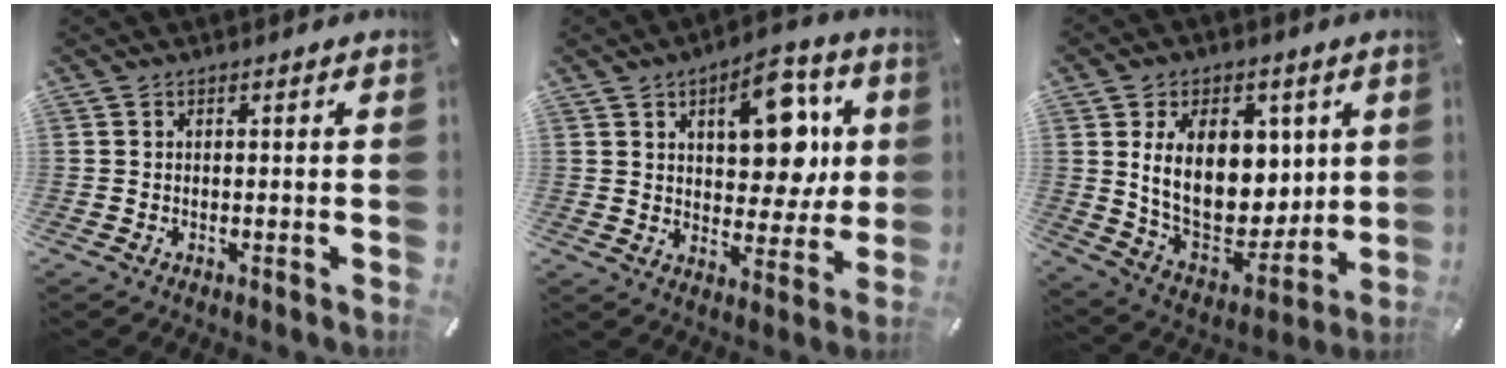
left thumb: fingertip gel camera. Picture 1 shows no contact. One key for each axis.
{"total": 14.7, "fx": 4.9, "fy": 8.8, "fz": 10.8, "tx": -0.136, "ty": -0.012, "tz": 0.080}
{"total": 19.4, "fx": 5.0, "fy": 13.1, "fz": 13.3, "tx": -0.227, "ty": -0.041, "tz": 0.093}